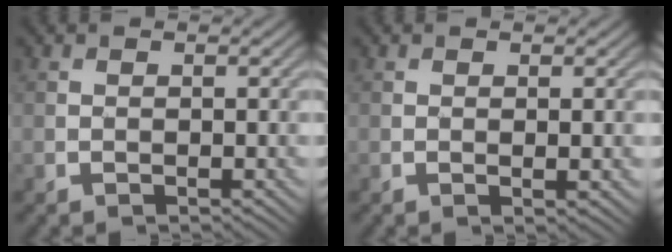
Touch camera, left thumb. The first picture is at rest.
{"total": 0.9, "force": [0.2, 0.1, 0.9], "torque": [-0.013, 0.000, 0.003]}